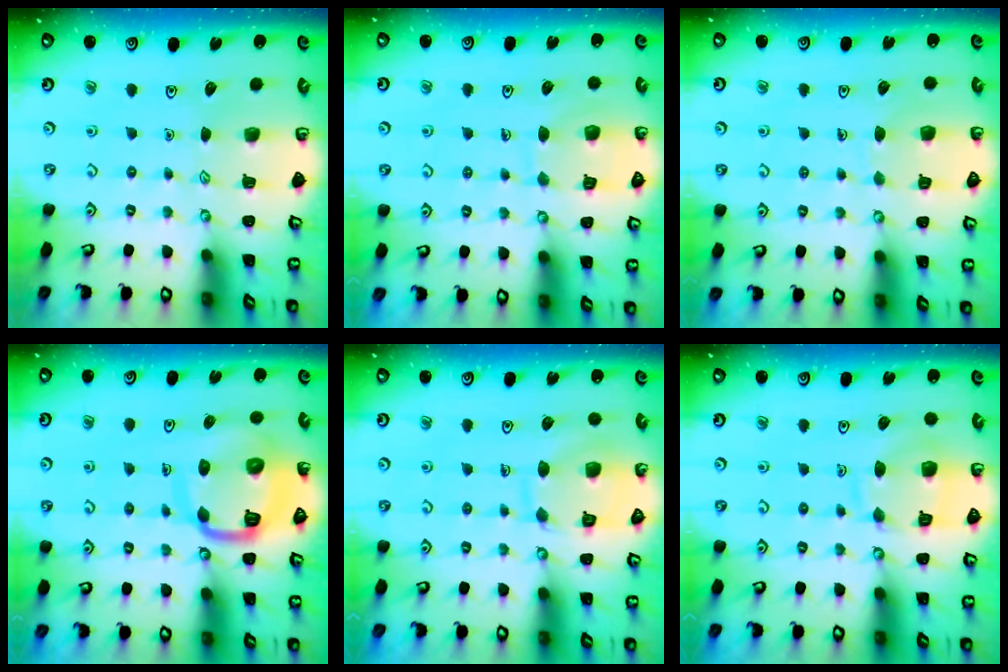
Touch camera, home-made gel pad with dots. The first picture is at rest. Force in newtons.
{"total": 7.6, "press": 7.5, "slide": 0.7}
{"total": 4.2, "press": 4.2, "slide": 0.3}
{"total": 11.8, "press": 11.7, "slide": 1.4}
{"total": 10.6, "press": 10.6, "slide": 0.9}
{"total": 10.7, "press": 10.6, "slide": 1.1}